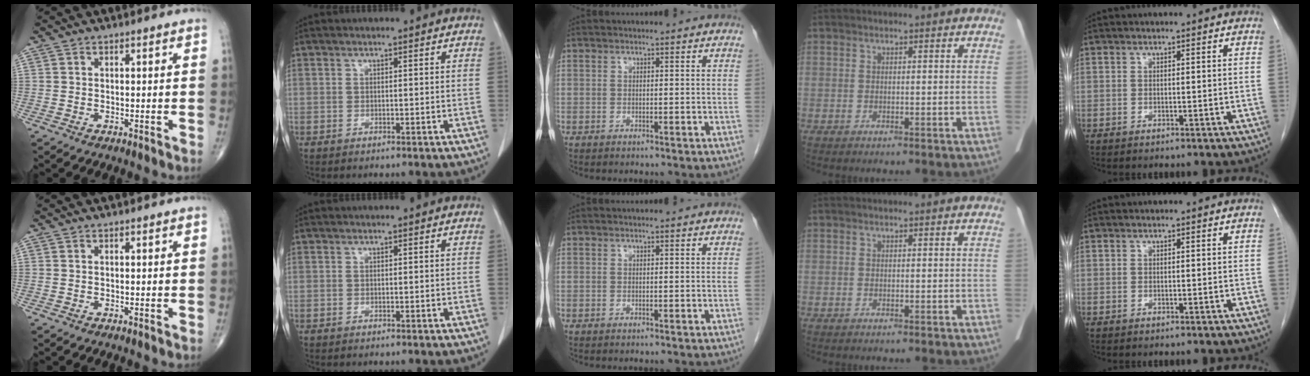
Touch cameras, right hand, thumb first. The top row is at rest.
{}